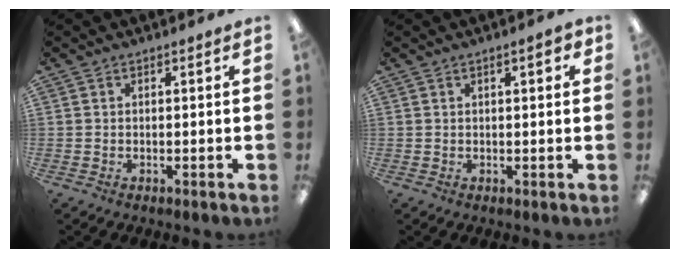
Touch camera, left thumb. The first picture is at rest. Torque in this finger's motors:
{"motor_torque": [-0.08, 0.04, 0.02, 0.28, 0.05]}